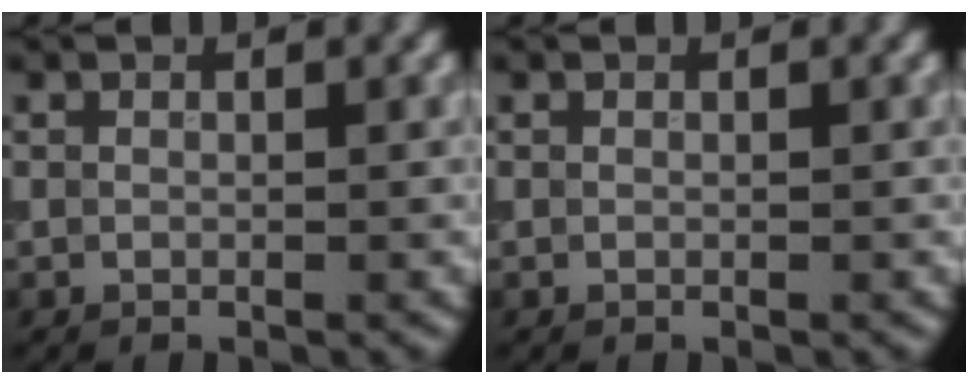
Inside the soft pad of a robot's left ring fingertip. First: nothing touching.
{"total": 0.0}